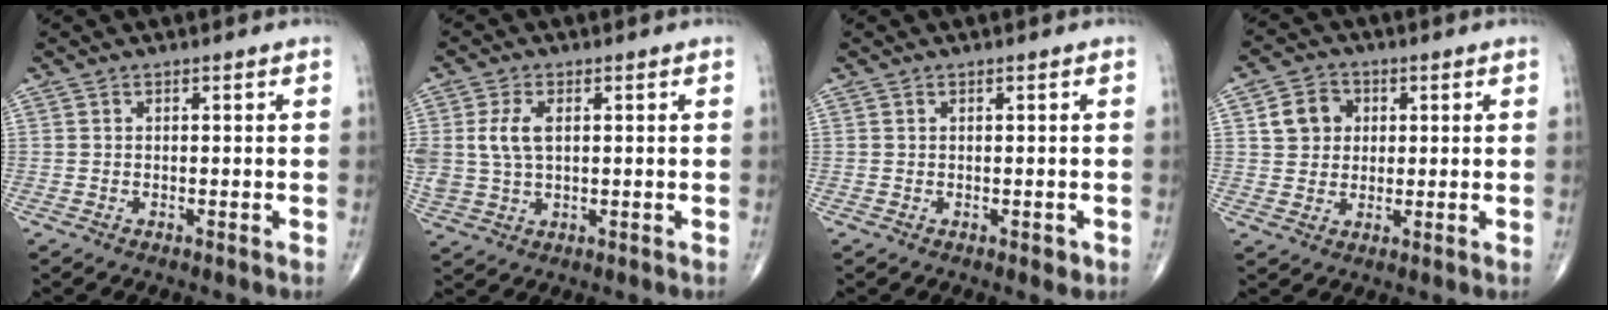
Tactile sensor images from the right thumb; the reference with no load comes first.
{"total": 6.7, "force": [1.3, 4.0, 5.3], "torque": [-0.120, 0.003, 0.030]}
{"total": 1.1, "force": [-0.2, 0.5, 0.9], "torque": [-0.005, -0.001, -0.003]}
{"total": 6.6, "force": [1.6, 5.7, 2.8], "torque": [-0.024, 0.000, 0.024]}